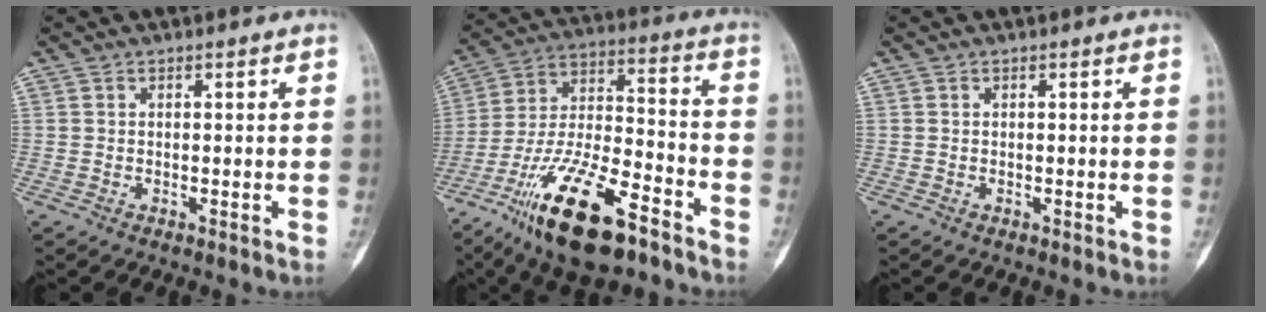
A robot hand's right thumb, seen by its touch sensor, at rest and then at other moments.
{"total": 21.3, "force": [-13.5, 7.2, 14.8], "torque": [-0.288, 0.068, -0.242]}
{"total": 0.0}